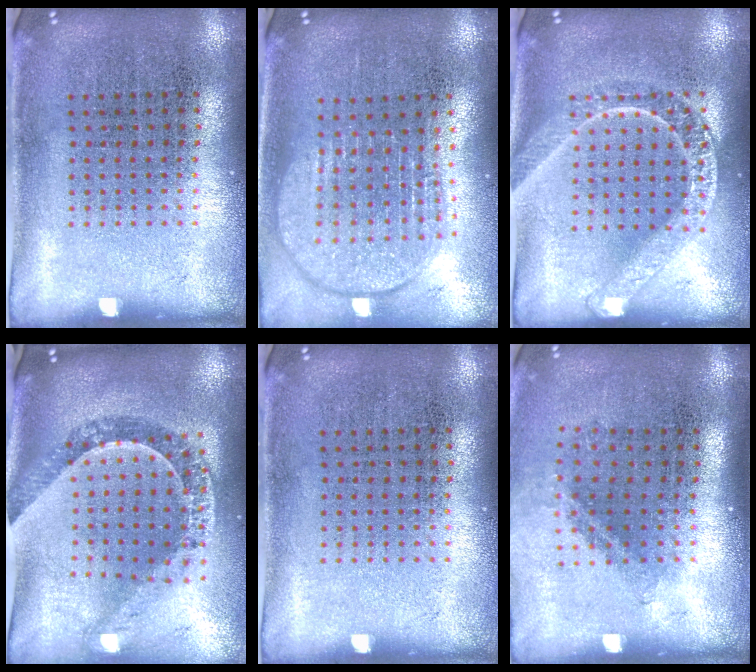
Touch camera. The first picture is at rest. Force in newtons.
{"total": 2.0, "press": 1.6, "slide": 1.2}
{"total": 1.7, "press": 1.7, "slide": 0.2}
{"total": 1.4, "press": 1.4, "slide": 0.4}
{"total": 0.0}
{"total": 1.5, "press": 1.0, "slide": 1.0}